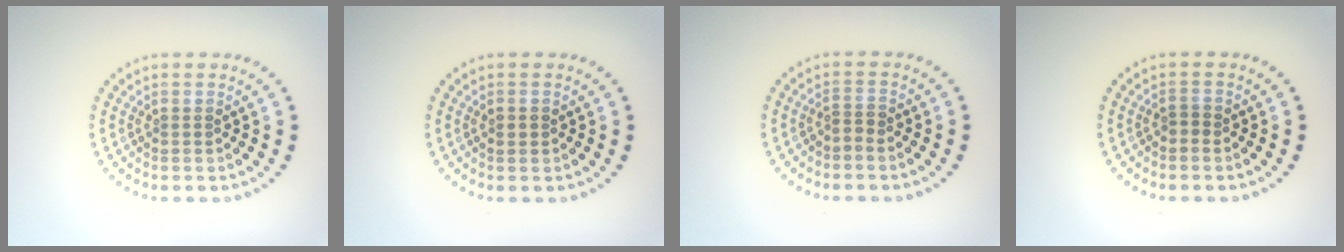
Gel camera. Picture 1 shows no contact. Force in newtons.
{"total": 1.0, "press": 1.0, "slide": 0.1}
{"total": 1.0, "press": 0.4, "slide": 0.9}
{"total": 0.8, "press": 0.7, "slide": 0.4}